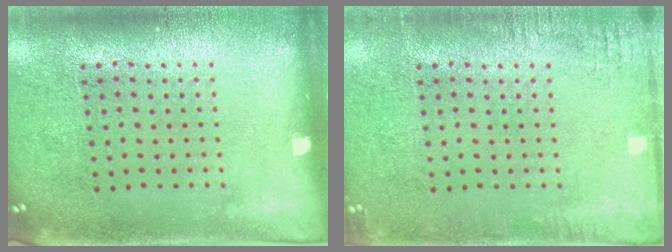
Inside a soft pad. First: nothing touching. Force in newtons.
{"total": 1.7, "press": 1.7, "slide": 0.2}